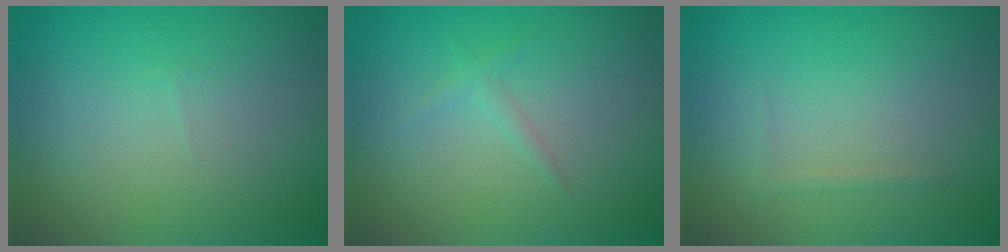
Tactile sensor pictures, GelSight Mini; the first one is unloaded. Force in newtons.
{"total": 0.8, "press": 0.8, "slide": 0.0}
{"total": 0.5, "press": 0.5, "slide": 0.0}